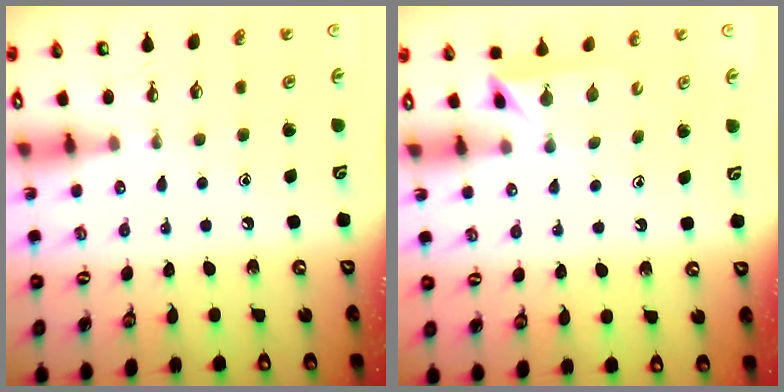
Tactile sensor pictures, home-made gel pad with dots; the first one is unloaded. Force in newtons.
{"total": 2.8, "press": 2.8, "slide": 0.5}